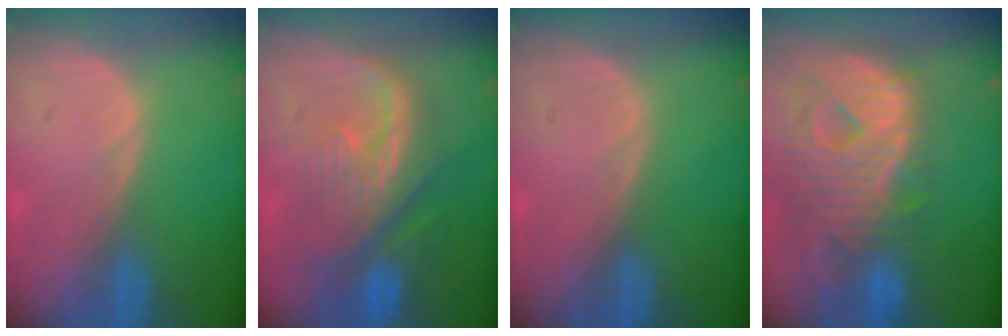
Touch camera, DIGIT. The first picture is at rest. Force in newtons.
{"total": 9.0, "press": 8.7, "slide": 2.0}
{"total": 0.0}
{"total": 12.8, "press": 10.8, "slide": 6.8}